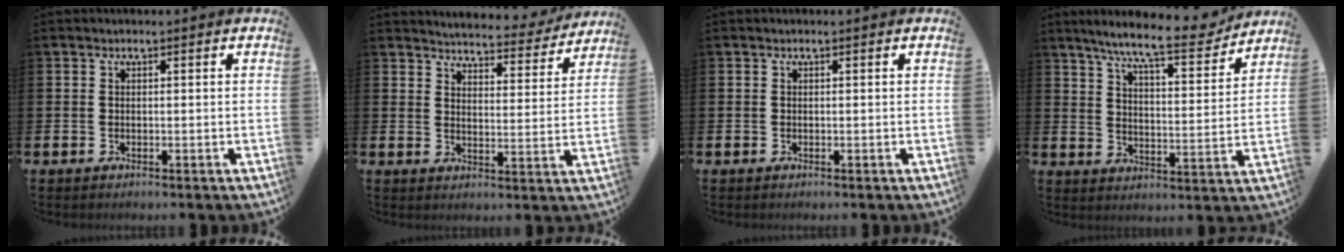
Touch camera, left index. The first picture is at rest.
{"total": 4.6, "force": [4.5, 0.7, 0.2], "torque": [-0.016, -0.042, 0.074]}
{"total": 0.0}
{"total": 9.6, "force": [8.5, 1.0, 4.3], "torque": [-0.101, -0.049, 0.145]}